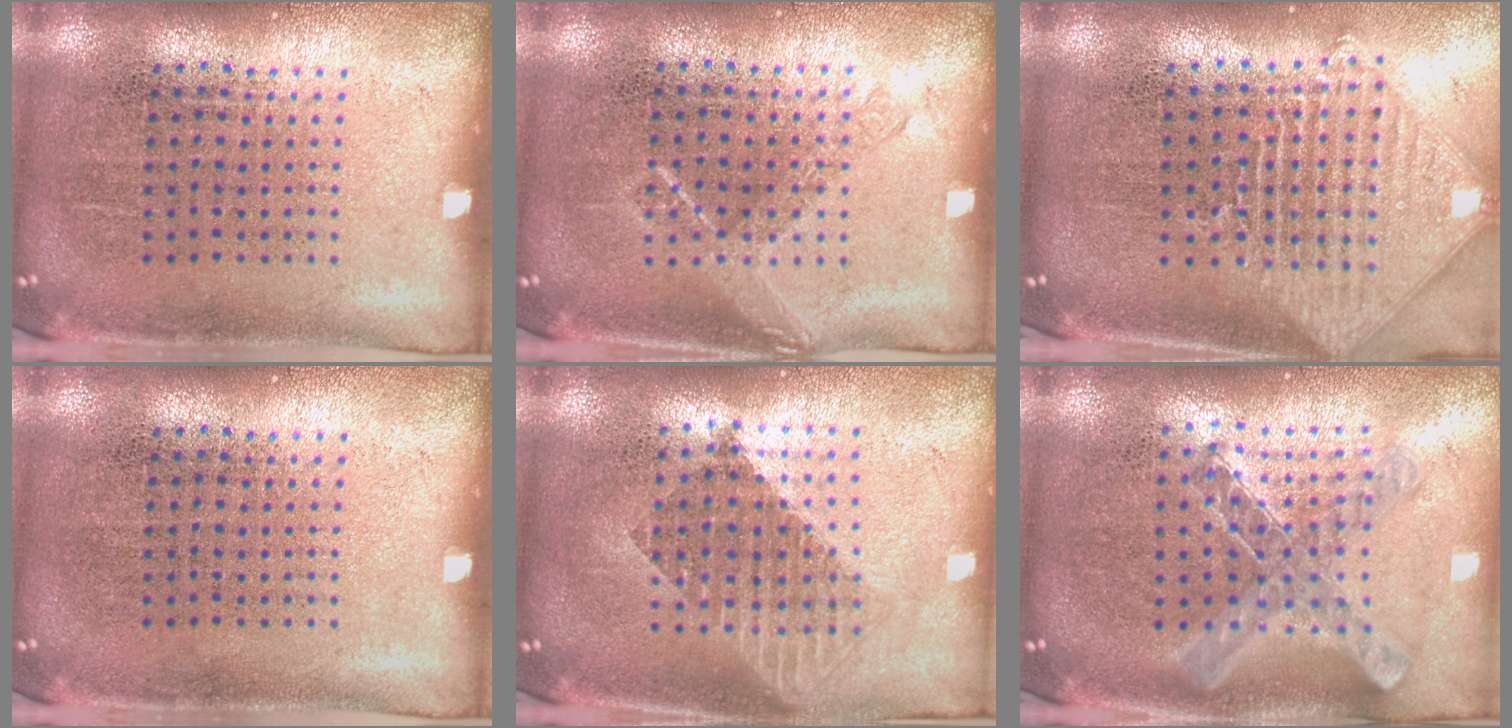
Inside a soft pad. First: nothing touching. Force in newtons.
{"total": 1.1, "press": 1.1, "slide": 0.2}
{"total": 2.2, "press": 1.7, "slide": 1.3}
{"total": 0.0}
{"total": 1.7, "press": 1.4, "slide": 1.0}
{"total": 1.1, "press": 1.1, "slide": 0.2}